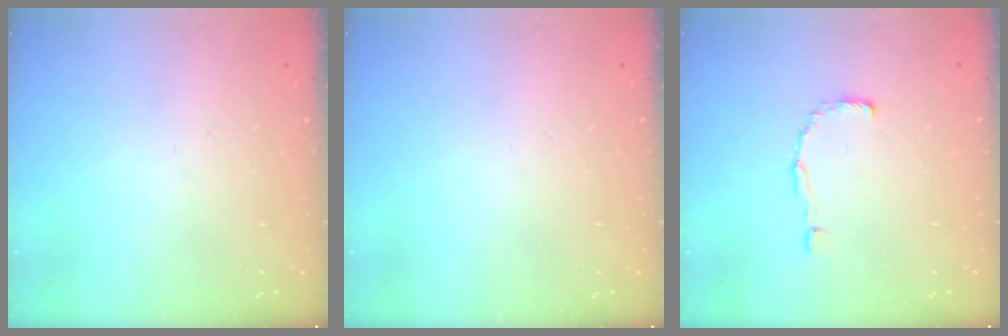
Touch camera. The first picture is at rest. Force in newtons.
{"total": 0.0}
{"total": 2.5, "press": 2.5, "slide": 0.1}